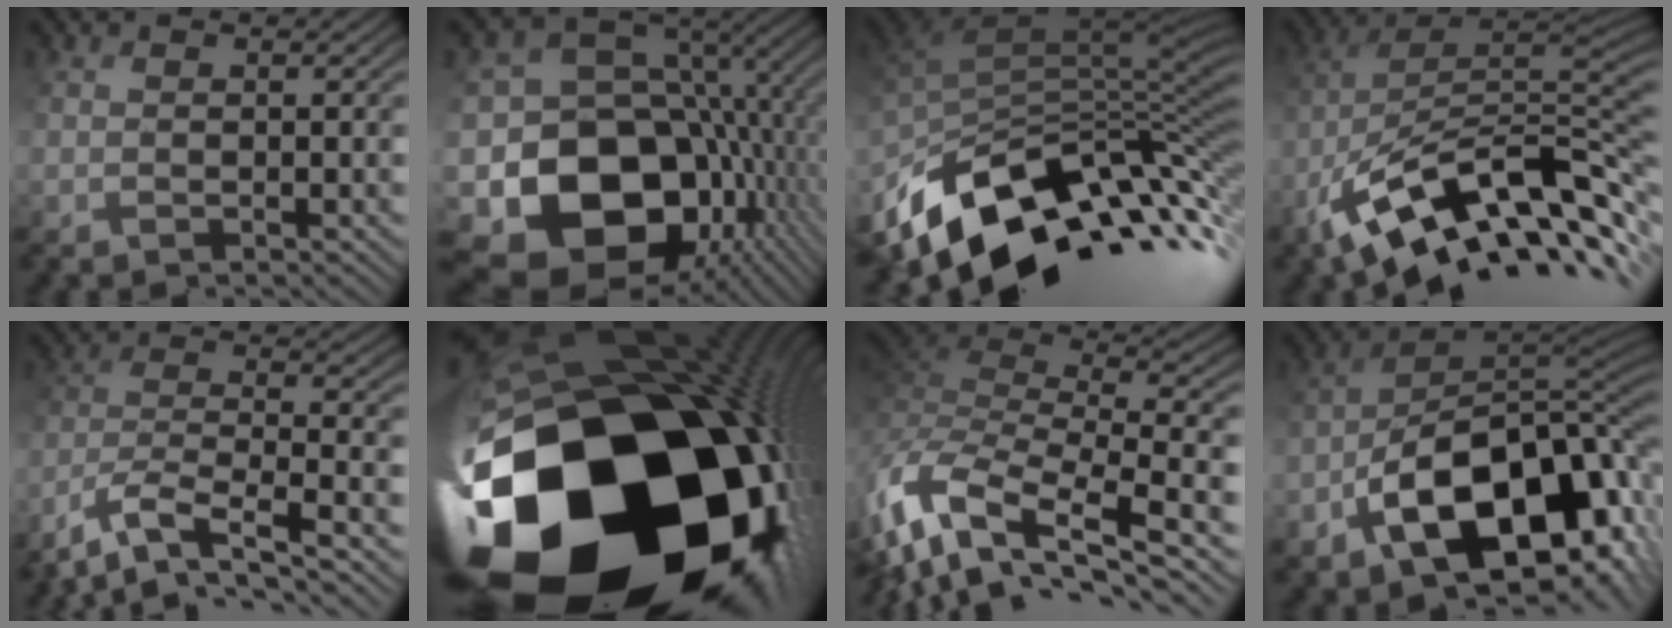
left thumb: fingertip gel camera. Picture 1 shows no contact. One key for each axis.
{"total": 18.9, "fx": -4.6, "fy": 14.9, "fz": 10.5, "tx": -0.229, "ty": -0.034, "tz": -0.047}
{"total": 14.3, "fx": -8.1, "fy": 6.9, "fz": 9.5, "tx": -0.215, "ty": -0.015, "tz": -0.137}
{"total": 14.3, "fx": -7.7, "fy": 5.8, "fz": 10.6, "tx": -0.203, "ty": -0.004, "tz": -0.134}
{"total": 12.6, "fx": -9.8, "fy": 3.7, "fz": 6.8, "tx": -0.172, "ty": -0.014, "tz": -0.164}
{"total": 23.3, "fx": -9.0, "fy": 16.7, "fz": 13.5, "tx": -0.222, "ty": -0.086, "tz": -0.107}
{"total": 12.9, "fx": -6.3, "fy": 6.3, "fz": 9.3, "tx": -0.269, "ty": 0.001, "tz": -0.108}
{"total": 15.1, "fx": -7.3, "fy": 8.1, "fz": 10.4, "tx": -0.172, "ty": -0.032, "tz": -0.121}